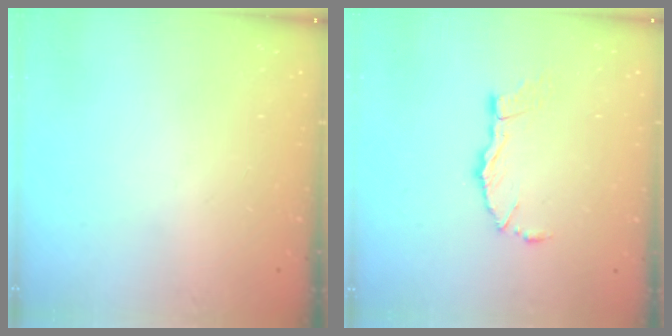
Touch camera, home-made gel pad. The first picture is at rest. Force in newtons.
{"total": 8.9, "press": 8.8, "slide": 1.0}